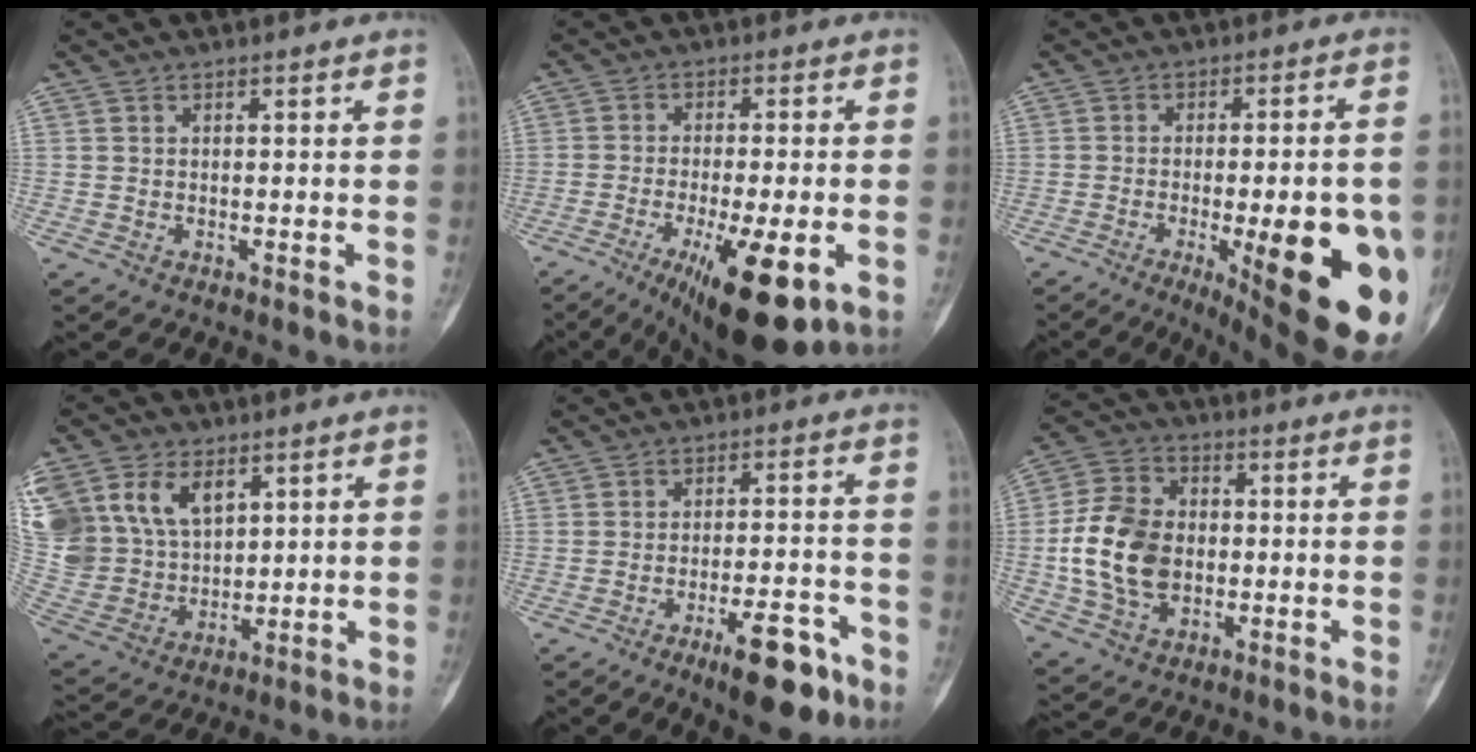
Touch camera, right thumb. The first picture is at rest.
{"total": 15.0, "force": [-6.1, 4.2, 13.1], "torque": [-0.186, -0.008, -0.081]}
{"total": 25.9, "force": [-7.7, 7.4, 23.6], "torque": [-0.241, -0.004, -0.081]}
{"total": 23.0, "force": [9.4, 16.4, 13.1], "torque": [-0.308, 0.020, 0.200]}
{"total": 10.9, "force": [-6.3, 3.6, 8.1], "torque": [-0.104, 0.035, -0.092]}
{"total": 15.0, "force": [-1.1, 11.0, 10.1], "torque": [-0.176, 0.017, -0.019]}